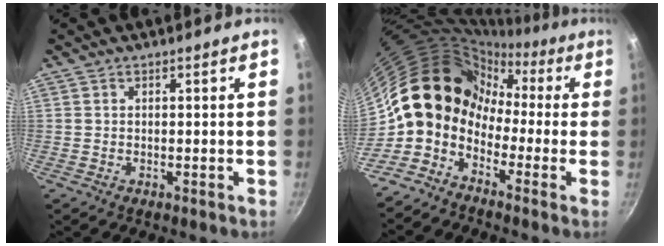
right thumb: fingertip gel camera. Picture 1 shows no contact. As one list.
[{"total": 13.8, "force": [-2.9, 11.3, 7.5], "torque": [-0.093, 0.058, -0.085]}]